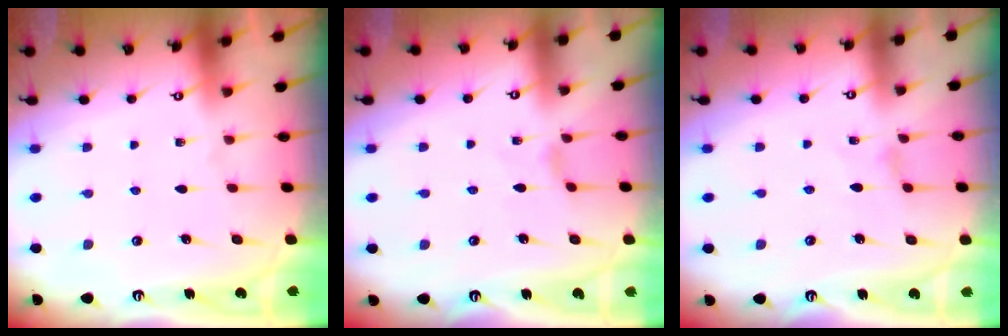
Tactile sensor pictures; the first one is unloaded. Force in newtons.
{"total": 0.0}
{"total": 0.0}